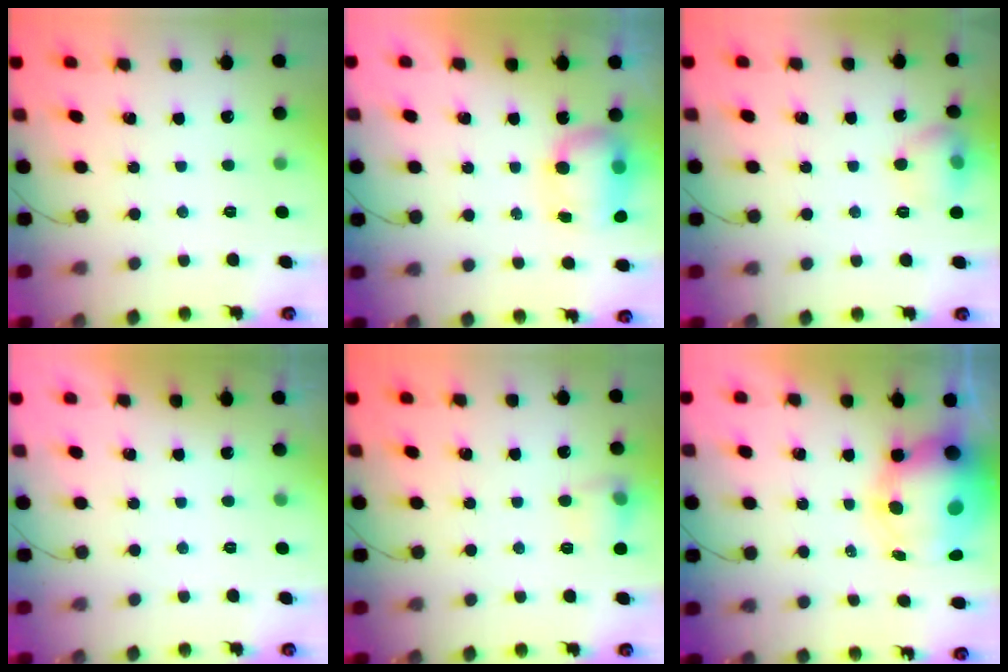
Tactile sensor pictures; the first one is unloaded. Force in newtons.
{"total": 10.0, "press": 8.8, "slide": 4.8}
{"total": 8.6, "press": 8.5, "slide": 1.3}
{"total": 0.0}
{"total": 8.5, "press": 8.4, "slide": 0.8}
{"total": 12.8, "press": 12.4, "slide": 3.1}